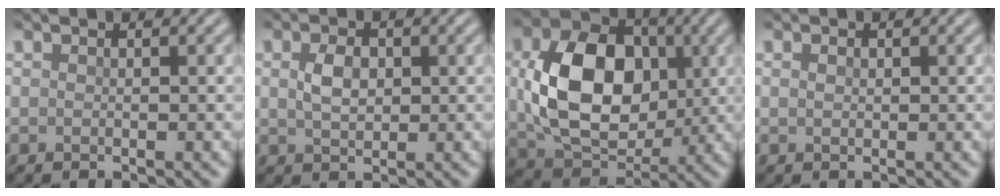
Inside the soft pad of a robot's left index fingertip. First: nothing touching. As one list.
[{"total": 2.7, "force": [0.5, 1.8, 1.9], "torque": [-0.043, 0.002, 0.010]}, {"total": 10.8, "force": [0.7, 7.7, 7.5], "torque": [-0.151, 0.000, 0.020]}, {"total": 0.7, "force": [0.3, 0.5, 0.5], "torque": [-0.010, 0.000, 0.005]}]